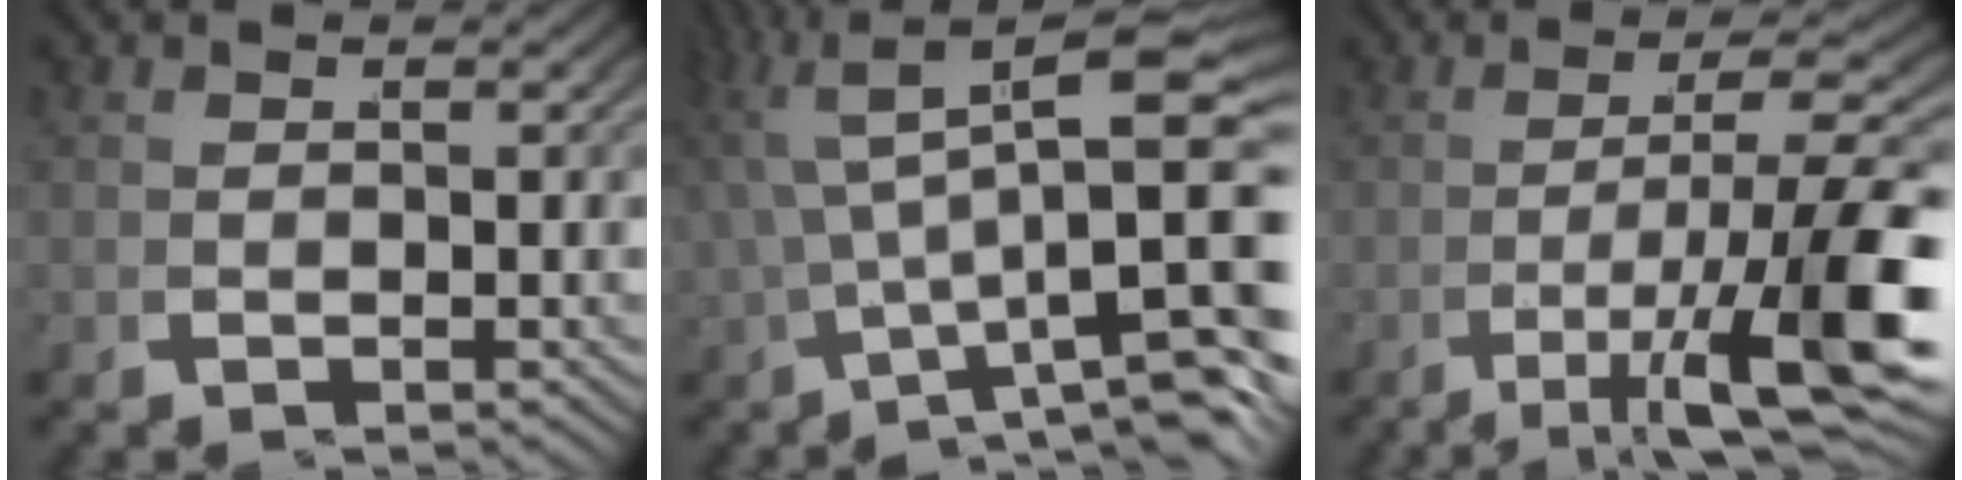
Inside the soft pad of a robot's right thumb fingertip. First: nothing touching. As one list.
[{"total": 11.3, "force": [1.7, 5.6, 9.7], "torque": [-0.143, -0.013, 0.041]}, {"total": 10.7, "force": [-2.4, 4.0, 9.7], "torque": [-0.167, -0.027, -0.015]}]